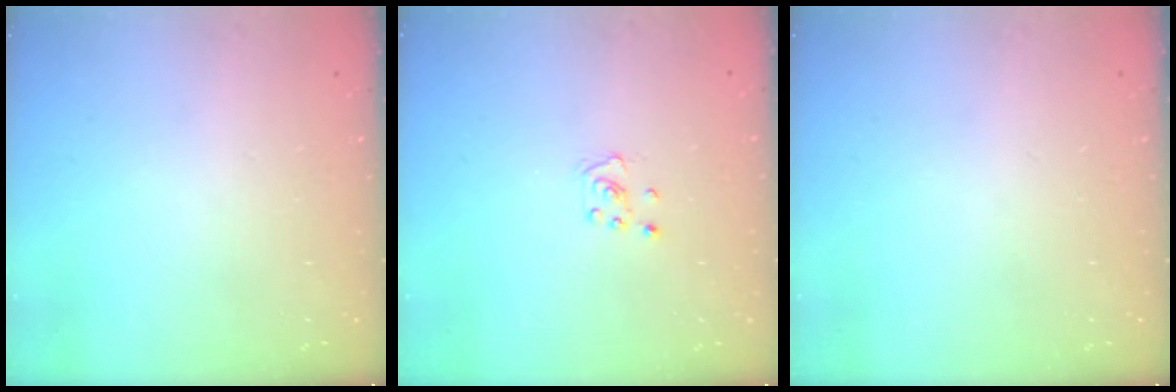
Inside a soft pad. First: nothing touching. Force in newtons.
{"total": 2.8, "press": 2.8, "slide": 0.3}
{"total": 0.0}